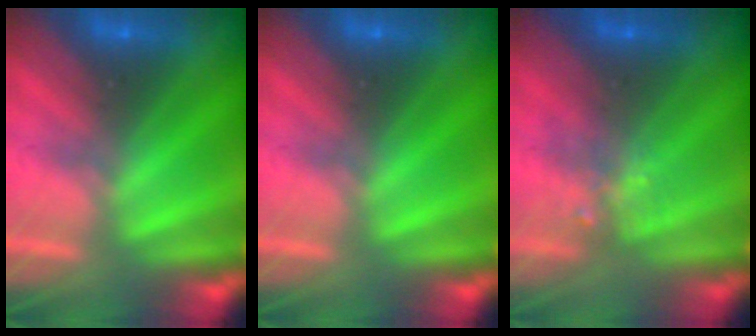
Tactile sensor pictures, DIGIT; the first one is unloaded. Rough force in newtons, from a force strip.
{"total": 0.0}
{"total": 2.3}